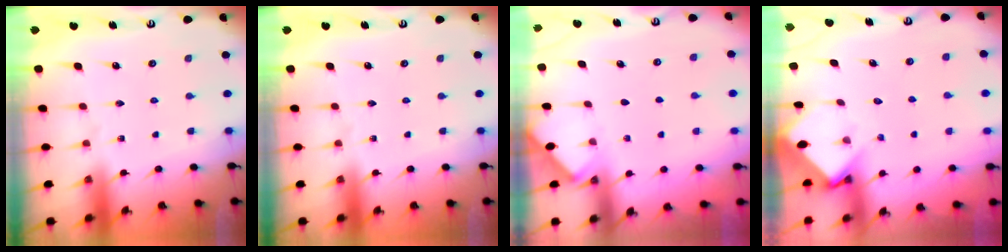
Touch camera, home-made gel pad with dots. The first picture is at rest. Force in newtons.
{"total": 0.0}
{"total": 2.8, "press": 2.7, "slide": 0.4}
{"total": 3.5, "press": 3.4, "slide": 0.3}